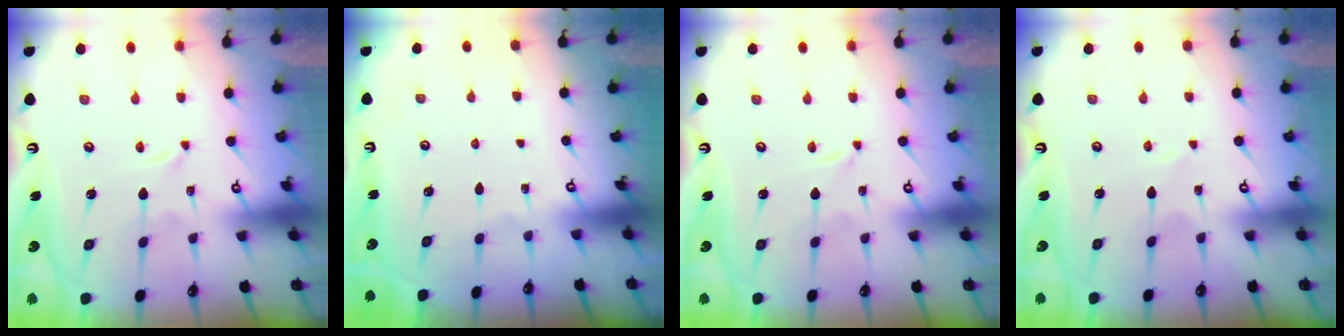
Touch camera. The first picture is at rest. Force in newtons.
{"total": 0.0}
{"total": 0.0}
{"total": 1.6, "press": 1.6, "slide": 0.2}